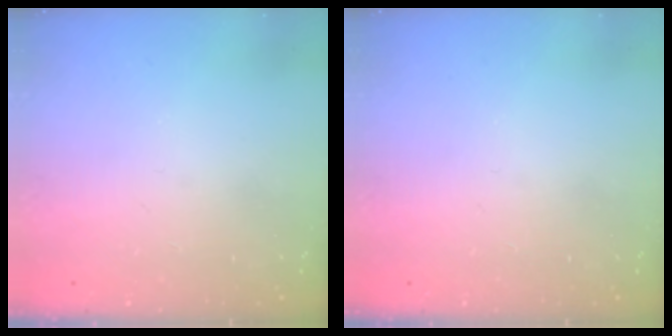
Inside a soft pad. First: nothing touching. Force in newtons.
{"total": 0.0}